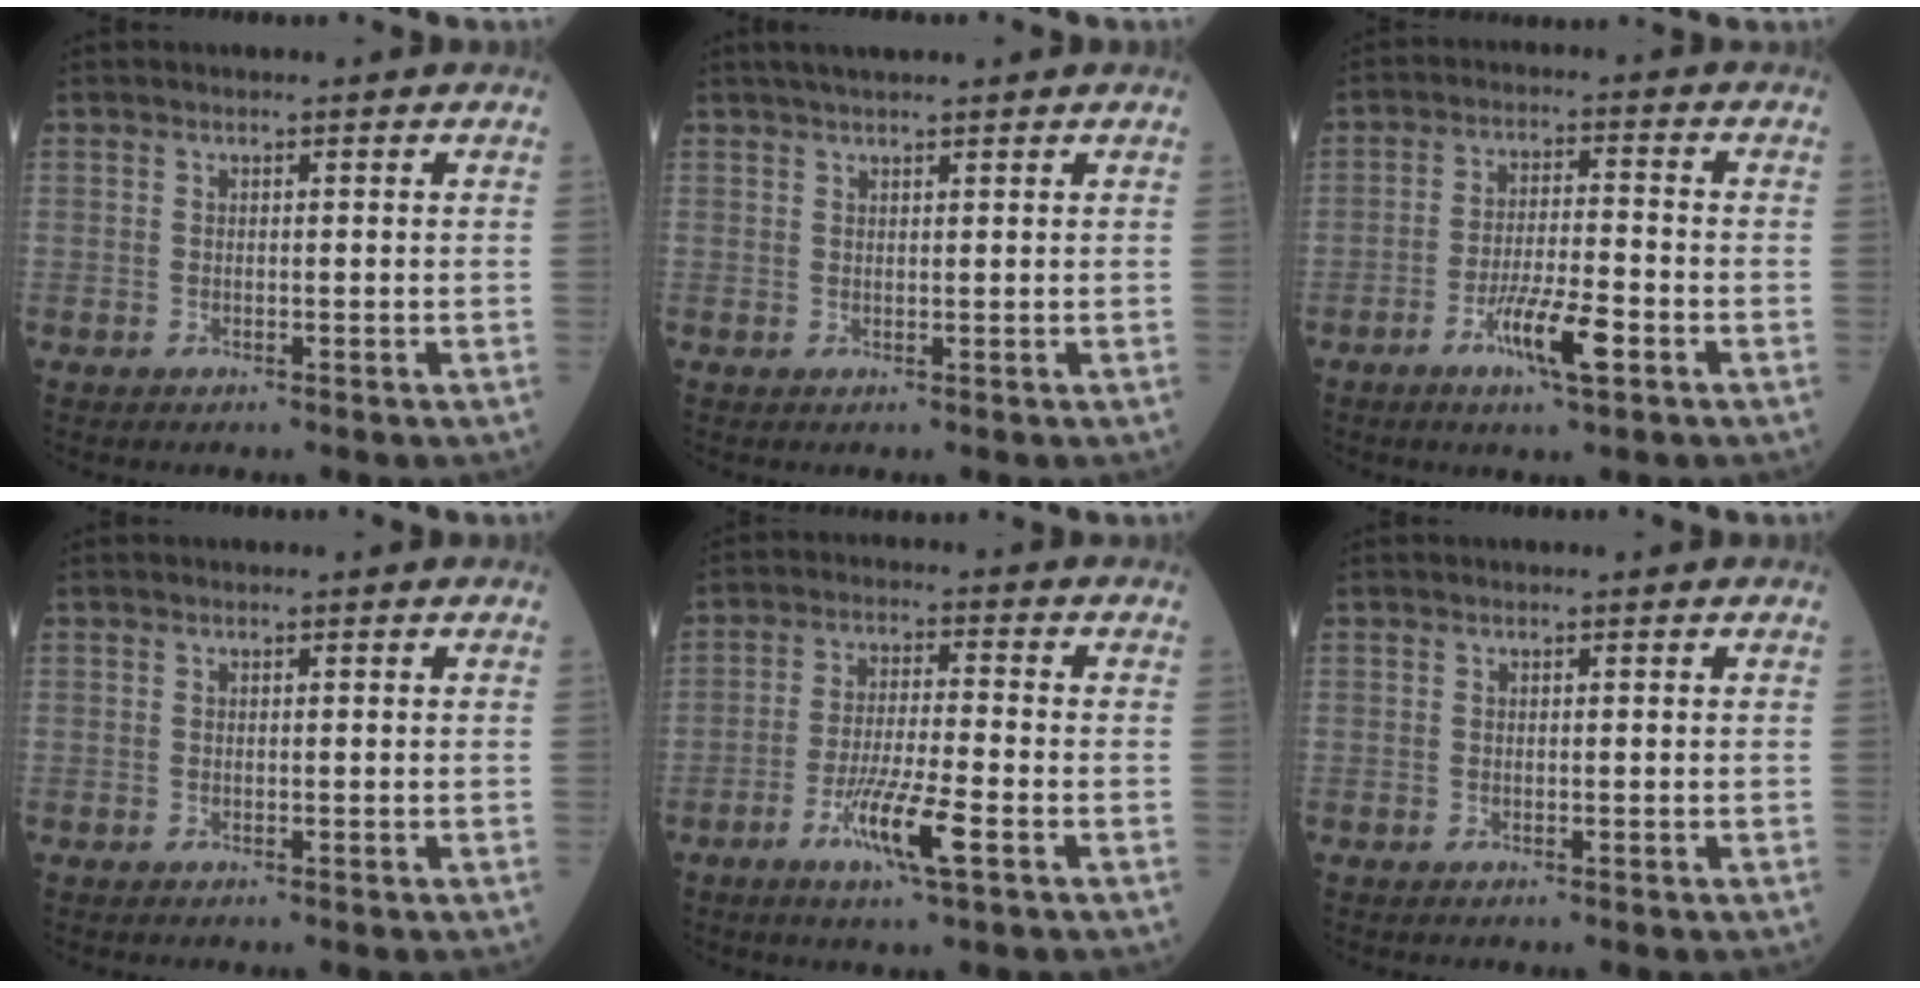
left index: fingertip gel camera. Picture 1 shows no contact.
{"total": 3.5, "force": [3.0, 0.1, 1.9], "torque": [-0.026, 0.025, 0.049]}
{"total": 7.5, "force": [-3.8, 1.0, 6.4], "torque": [-0.123, -0.008, -0.066]}
{"total": 0.0}
{"total": 8.1, "force": [-3.9, 0.3, 7.1], "torque": [-0.139, -0.014, -0.071]}
{"total": 0.0}